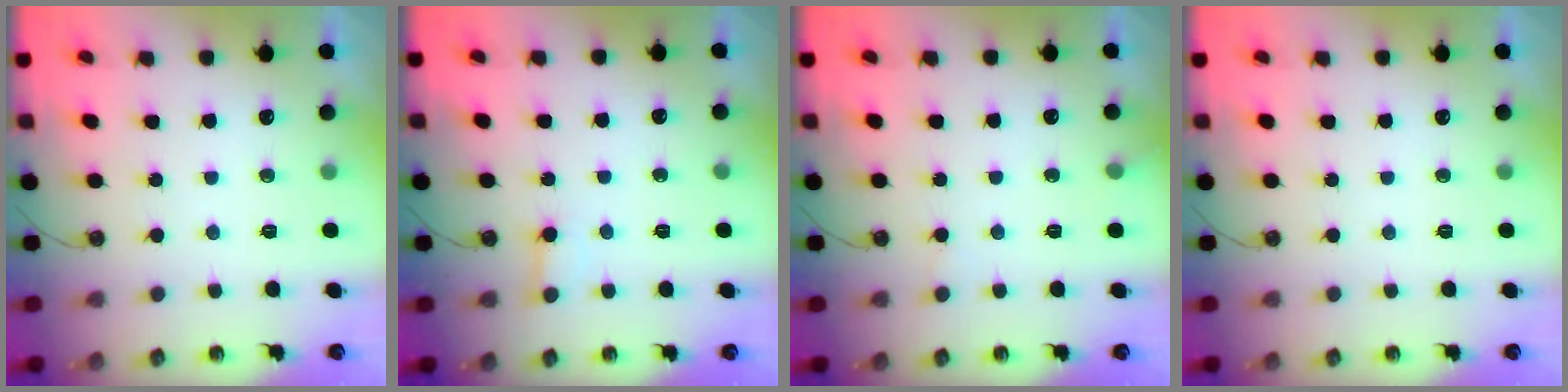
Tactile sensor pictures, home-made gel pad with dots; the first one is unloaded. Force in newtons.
{"total": 3.2, "press": 3.1, "slide": 0.6}
{"total": 6.3, "press": 6.2, "slide": 0.4}
{"total": 0.0}